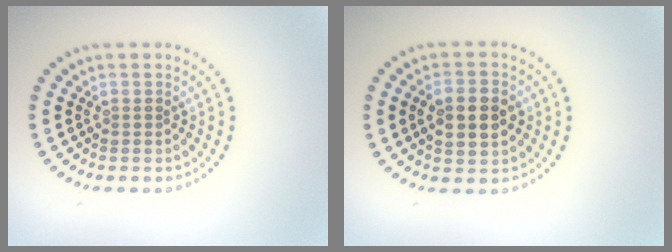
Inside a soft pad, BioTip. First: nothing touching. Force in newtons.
{"total": 4.5, "press": 4.5, "slide": 0.1}